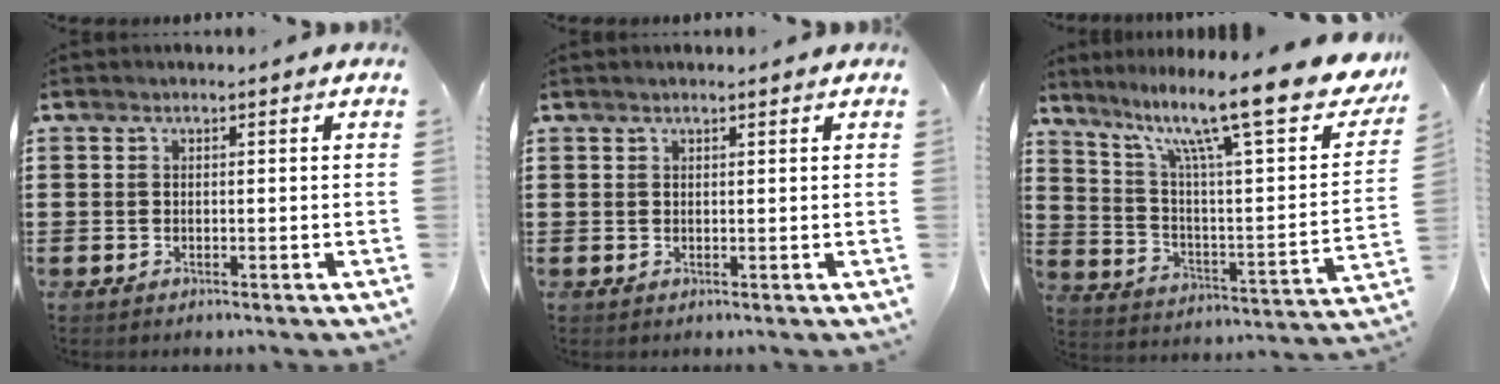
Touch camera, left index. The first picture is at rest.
{"total": 0.8, "force": [0.6, 0.0, 0.5], "torque": [-0.010, -0.001, 0.012]}
{"total": 16.6, "force": [12.0, 1.8, 11.2], "torque": [-0.212, -0.084, 0.192]}